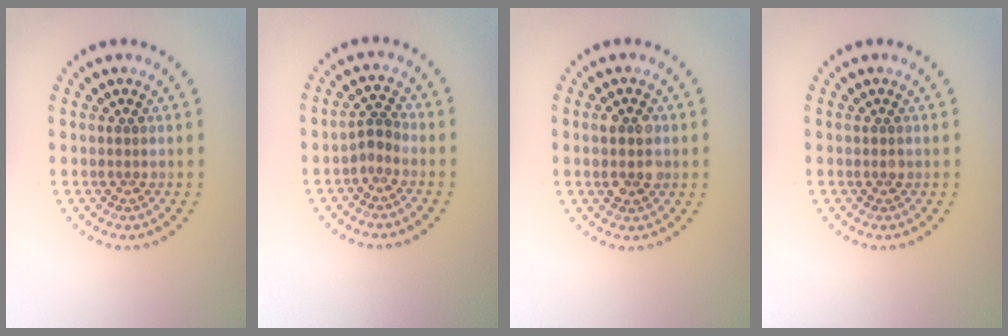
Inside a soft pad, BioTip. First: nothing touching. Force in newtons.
{"total": 1.5, "press": 1.0, "slide": 1.1}
{"total": 2.9, "press": 2.9, "slide": 0.3}
{"total": 0.5, "press": 0.5, "slide": 0.2}